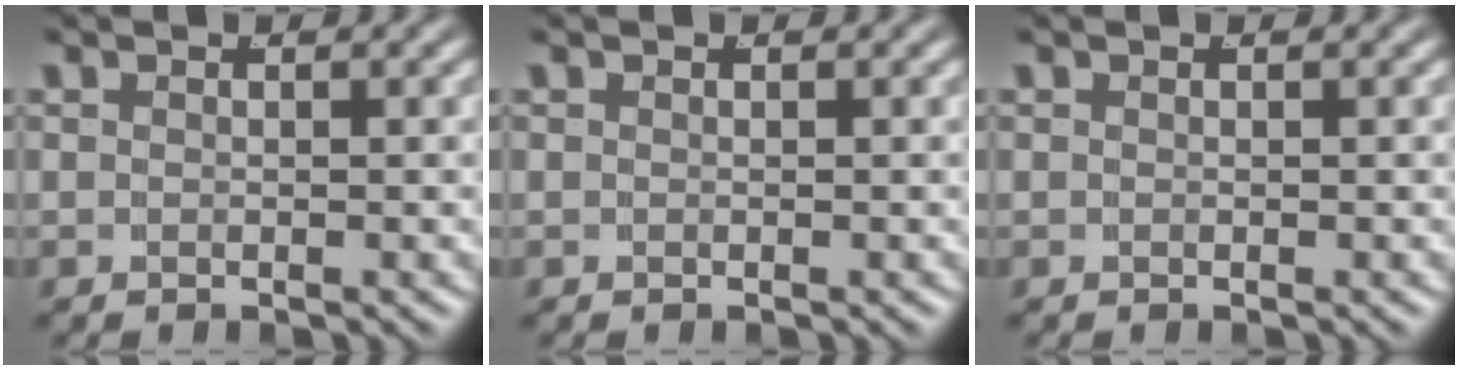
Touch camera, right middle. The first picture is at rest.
{"total": 0.0}
{"total": 0.0}